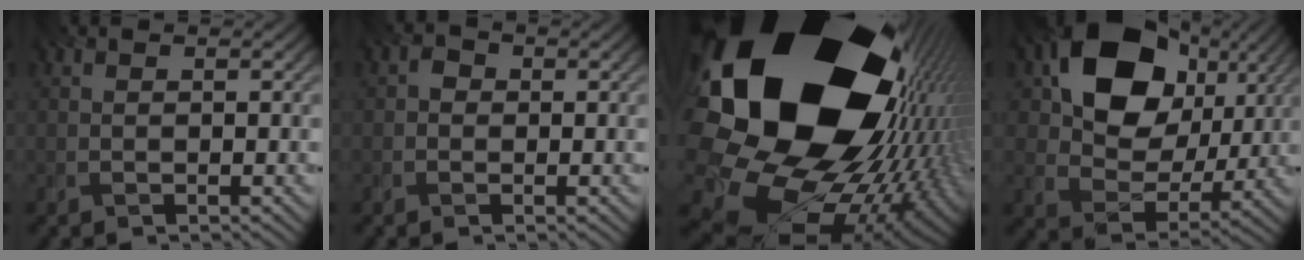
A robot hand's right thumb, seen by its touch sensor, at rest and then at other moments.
{"total": 1.3, "force": [-0.2, 1.2, 0.5], "torque": [-0.006, -0.001, -0.011]}
{"total": 24.5, "force": [6.0, 18.2, 15.3], "torque": [-0.317, -0.066, 0.106]}
{"total": 15.4, "force": [5.8, 11.2, 8.8], "torque": [-0.158, 0.004, 0.099]}